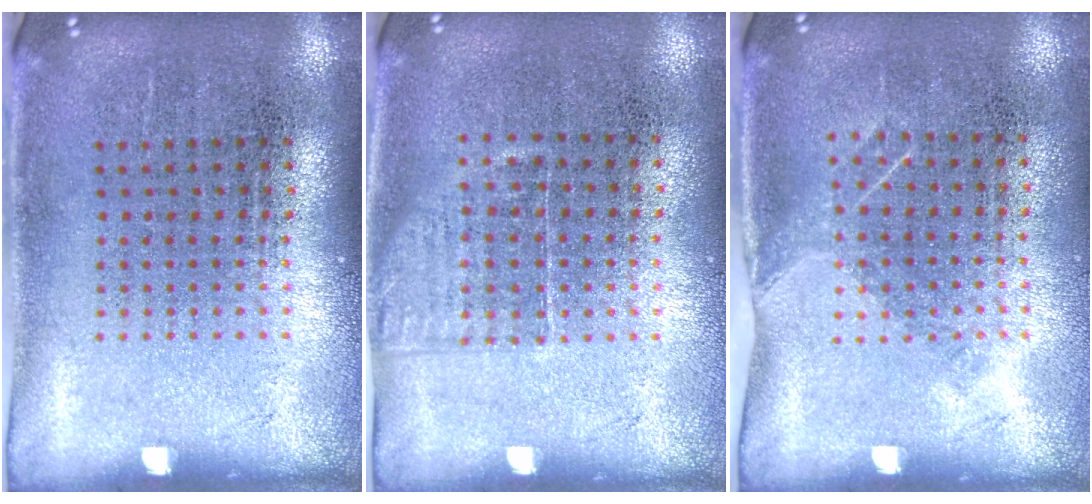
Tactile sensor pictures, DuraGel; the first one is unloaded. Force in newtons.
{"total": 1.2, "press": 1.0, "slide": 0.7}
{"total": 1.1, "press": 0.8, "slide": 0.6}